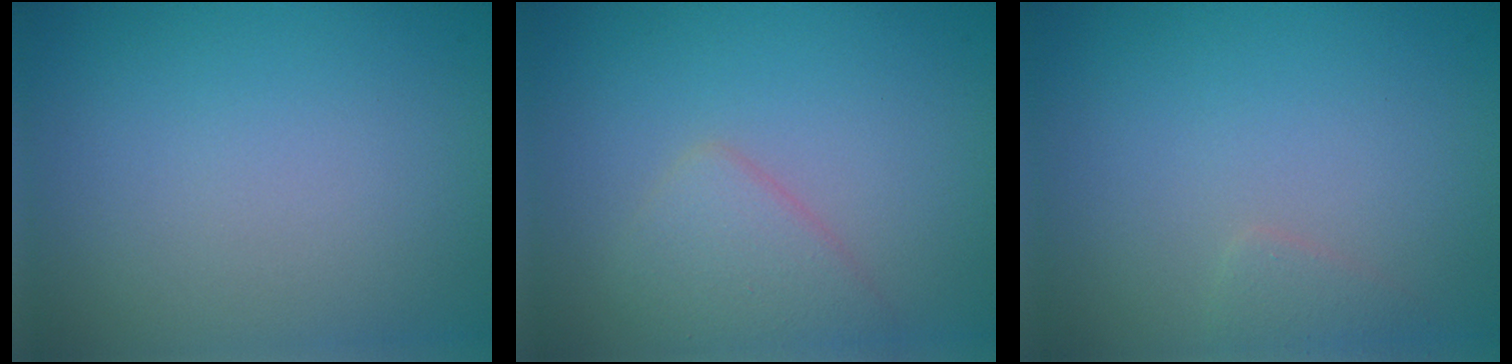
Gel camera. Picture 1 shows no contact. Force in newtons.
{"total": 2.5, "press": 2.5, "slide": 0.1}
{"total": 1.0, "press": 1.0, "slide": 0.1}